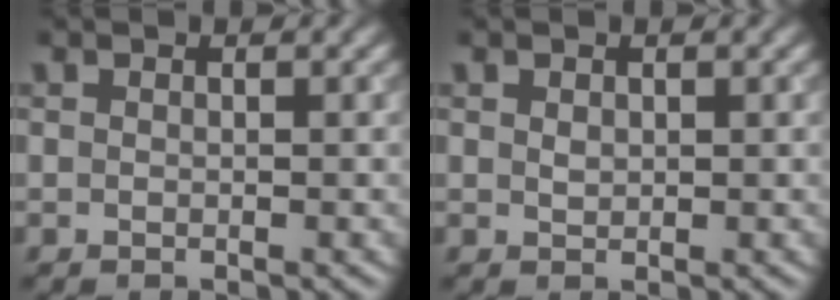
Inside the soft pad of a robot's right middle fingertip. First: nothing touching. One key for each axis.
{"total": 0.7, "fx": 0.3, "fy": 0.5, "fz": 0.4, "tx": -0.008, "ty": -0.001, "tz": 0.008}